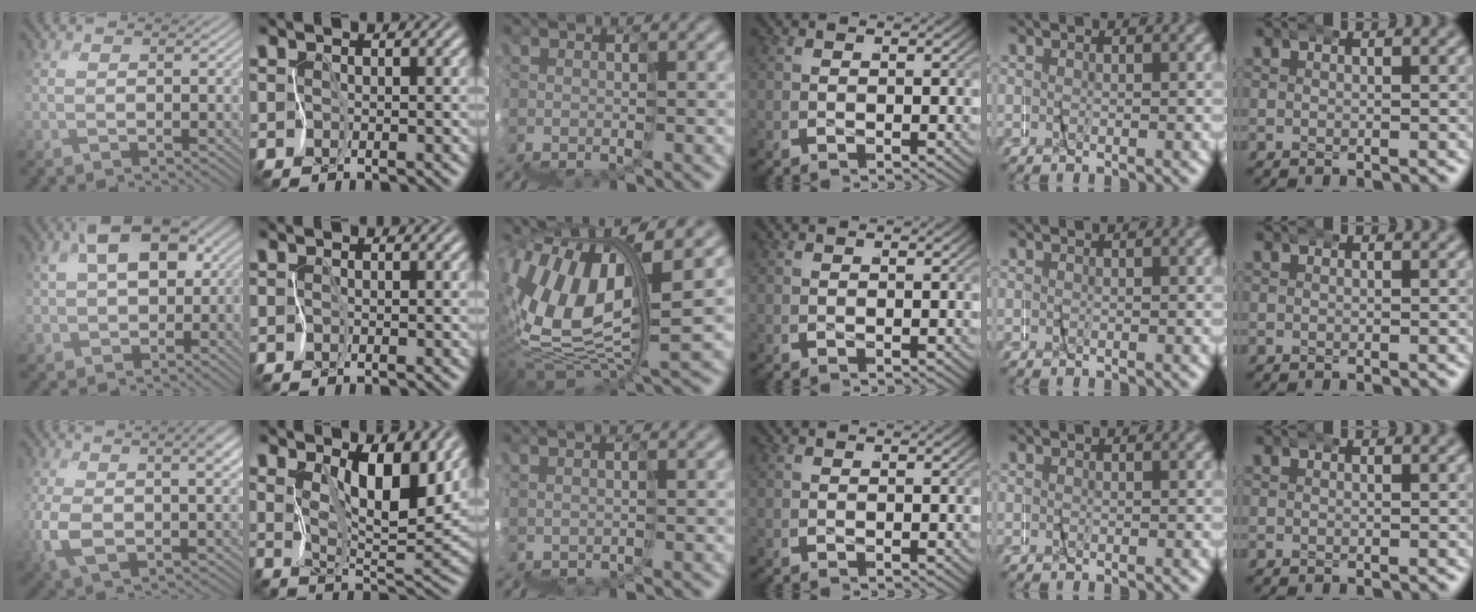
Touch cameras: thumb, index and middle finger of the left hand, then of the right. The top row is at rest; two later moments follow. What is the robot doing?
{"motion": "wrap", "object": "netting"}